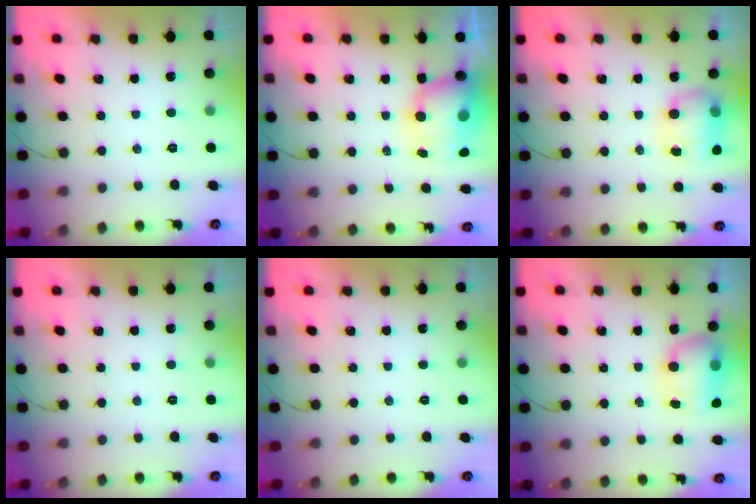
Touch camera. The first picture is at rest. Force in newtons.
{"total": 10.0, "press": 9.7, "slide": 2.7}
{"total": 7.9, "press": 7.8, "slide": 0.6}
{"total": 0.0}
{"total": 0.0}
{"total": 9.1, "press": 8.1, "slide": 4.2}